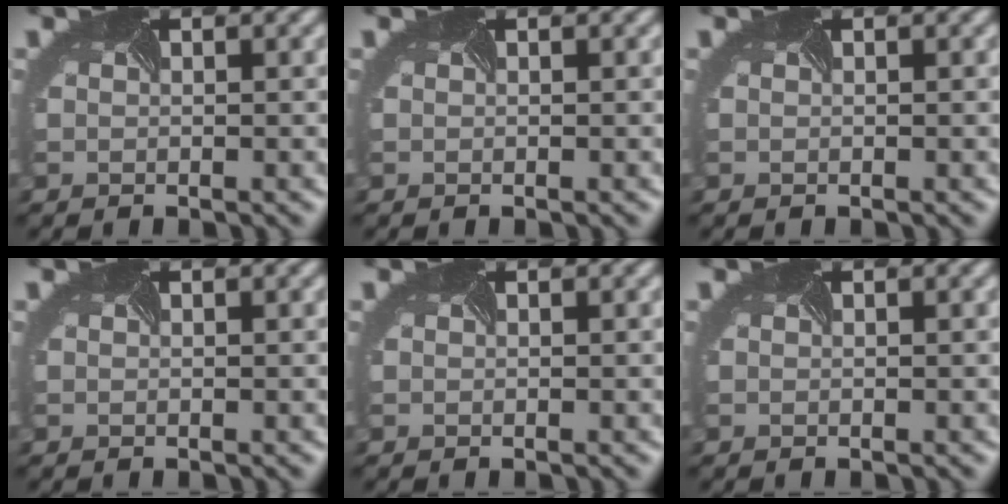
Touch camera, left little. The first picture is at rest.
{"total": 0.0}
{"total": 0.0}
{"total": 0.0}
{"total": 0.0}
{"total": 0.0}